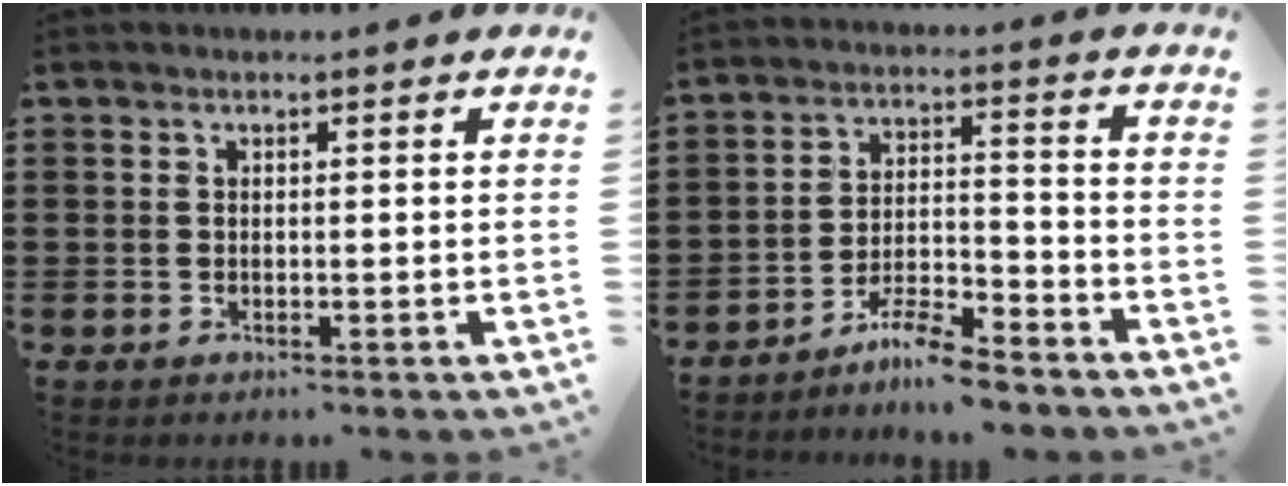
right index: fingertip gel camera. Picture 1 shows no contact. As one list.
[{"total": 6.5, "force": [-6.0, 0.5, 2.5], "torque": [-0.048, 0.004, -0.113]}]